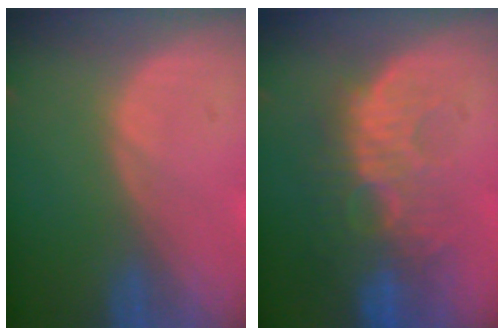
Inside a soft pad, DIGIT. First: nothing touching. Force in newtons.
{"total": 10.9, "press": 9.4, "slide": 5.4}